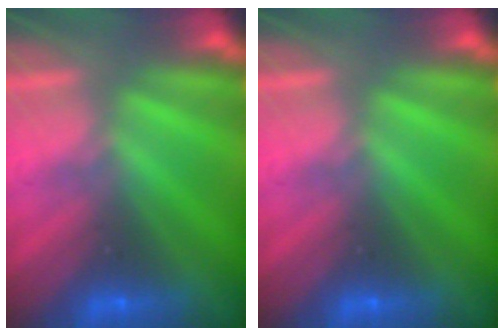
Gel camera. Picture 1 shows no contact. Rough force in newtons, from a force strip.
{"total": 0.0}